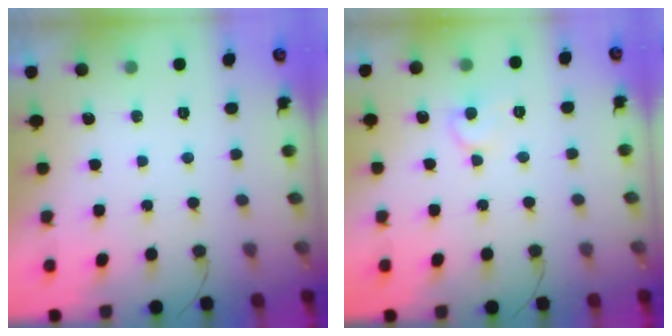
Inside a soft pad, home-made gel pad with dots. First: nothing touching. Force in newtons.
{"total": 7.2, "press": 7.1, "slide": 0.6}